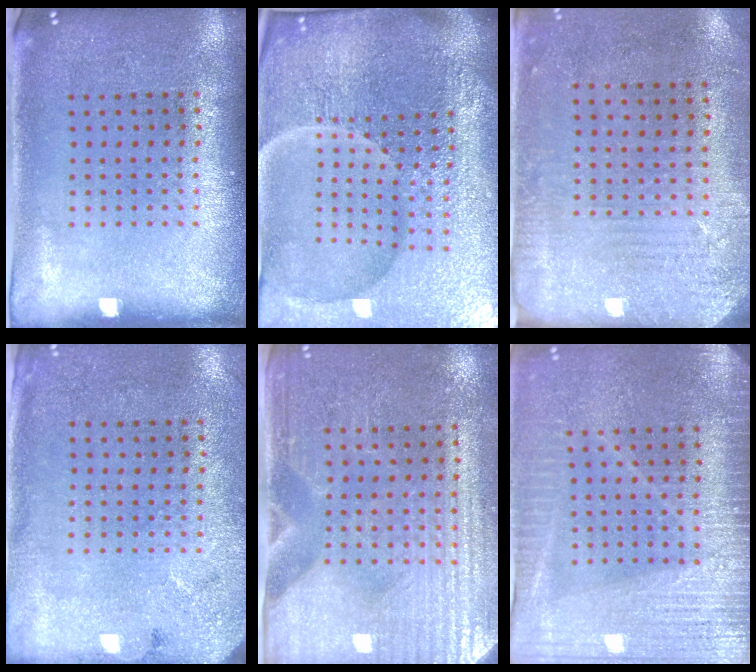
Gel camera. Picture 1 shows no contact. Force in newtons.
{"total": 6.8, "press": 6.0, "slide": 3.1}
{"total": 2.9, "press": 2.4, "slide": 1.6}
{"total": 2.7, "press": 2.2, "slide": 1.7}
{"total": 3.6, "press": 3.3, "slide": 1.3}
{"total": 3.6, "press": 3.2, "slide": 1.6}